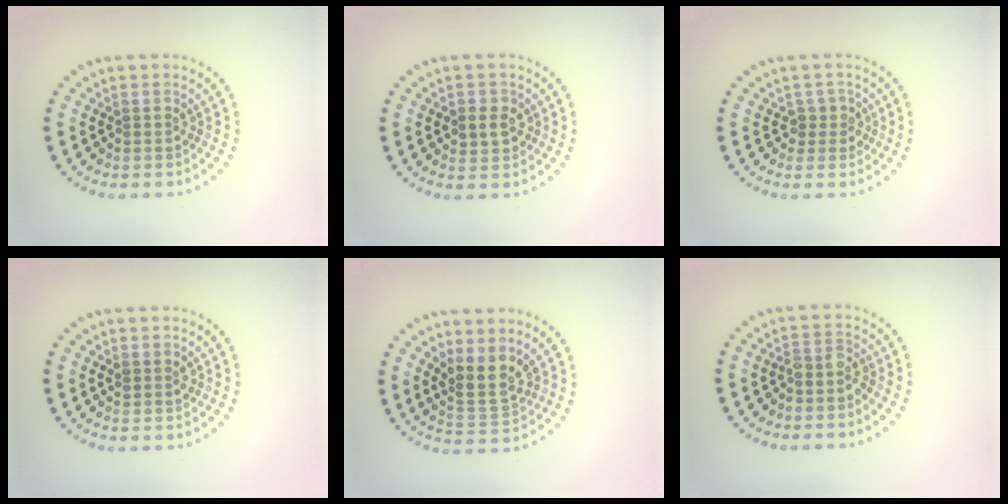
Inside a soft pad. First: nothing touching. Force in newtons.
{"total": 2.4, "press": 2.4, "slide": 0.3}
{"total": 1.5, "press": 1.3, "slide": 0.7}
{"total": 1.1, "press": 1.0, "slide": 0.5}
{"total": 3.8, "press": 3.3, "slide": 1.8}
{"total": 1.8, "press": 1.5, "slide": 1.0}